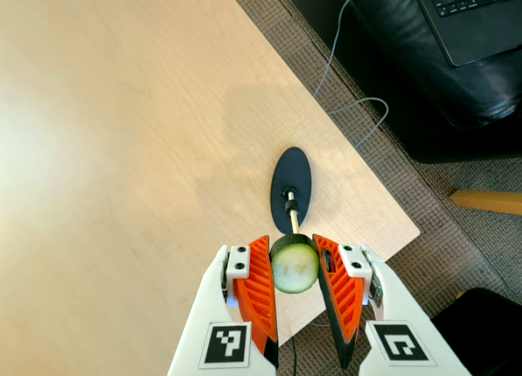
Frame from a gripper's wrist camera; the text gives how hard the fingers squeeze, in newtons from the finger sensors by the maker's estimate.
{"total": 12.0, "left": 12.1, "right": 11.8}